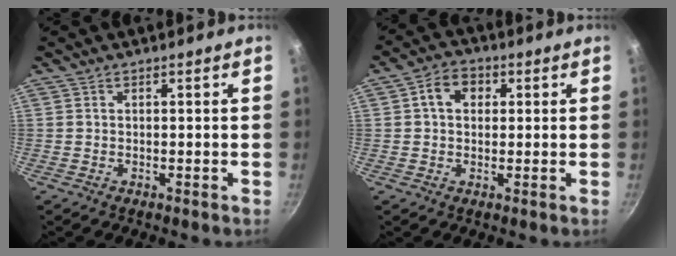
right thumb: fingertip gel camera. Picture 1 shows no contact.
{"total": 5.9, "force": [1.4, 4.5, 3.5], "torque": [-0.036, 0.009, 0.014]}